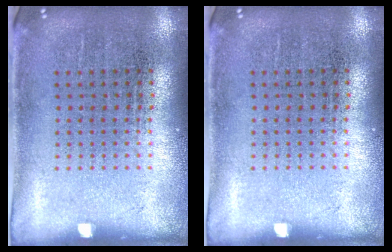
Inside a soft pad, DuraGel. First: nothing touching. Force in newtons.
{"total": 0.0}